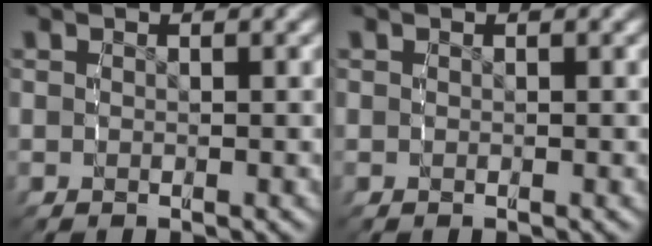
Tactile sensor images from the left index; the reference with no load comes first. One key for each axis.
{"total": 0.0}